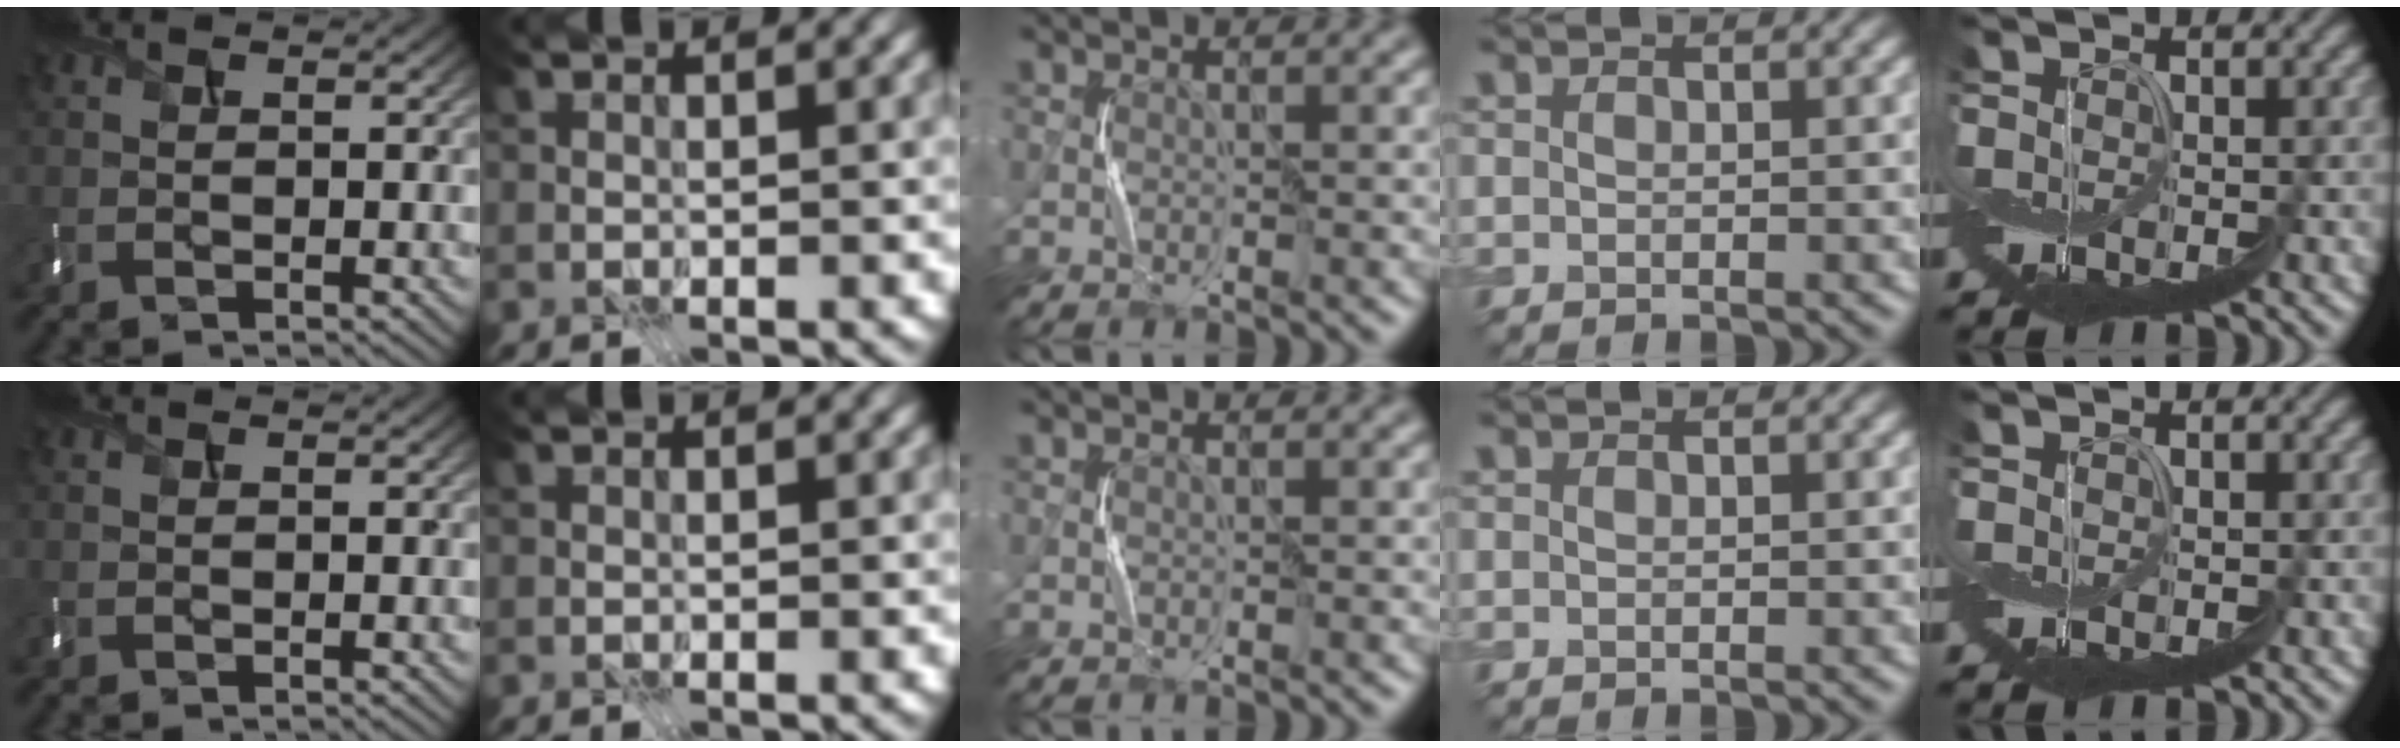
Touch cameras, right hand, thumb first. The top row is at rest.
{}